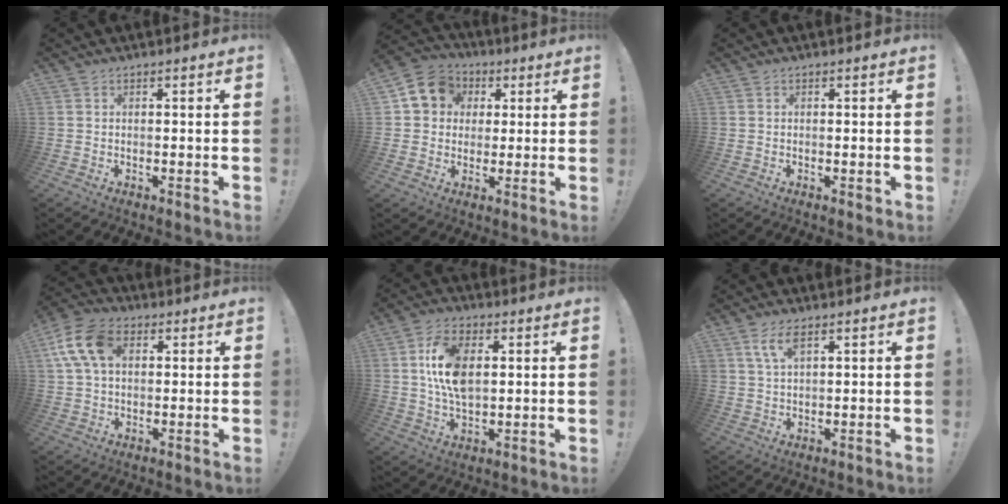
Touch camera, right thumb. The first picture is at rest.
{"total": 10.9, "force": [3.0, 9.6, 4.3], "torque": [-0.060, 0.003, 0.063]}
{"total": 0.6, "force": [0.0, 0.3, 0.5], "torque": [-0.009, 0.002, 0.001]}
{"total": 13.1, "force": [3.8, 8.5, 9.2], "torque": [-0.178, 0.005, 0.073]}
{"total": 12.7, "force": [2.4, 7.2, 10.1], "torque": [-0.191, -0.002, 0.041]}
{"total": 5.4, "force": [2.9, 1.8, 4.2], "torque": [-0.072, -0.007, 0.050]}